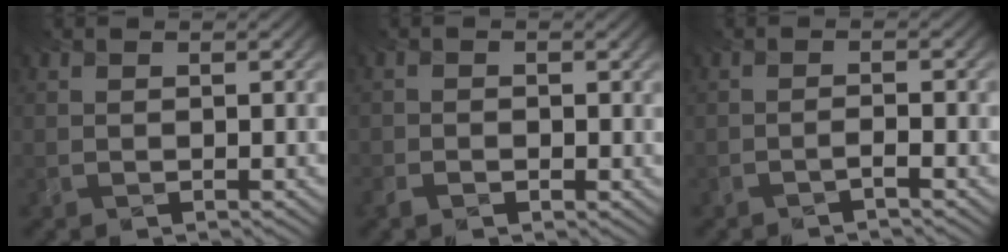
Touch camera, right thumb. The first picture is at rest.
{"total": 0.9, "force": [-0.7, 0.4, -0.5], "torque": [0.009, -0.001, -0.008]}
{"total": 2.0, "force": [-1.9, -0.3, 0.4], "torque": [-0.007, -0.003, -0.041]}